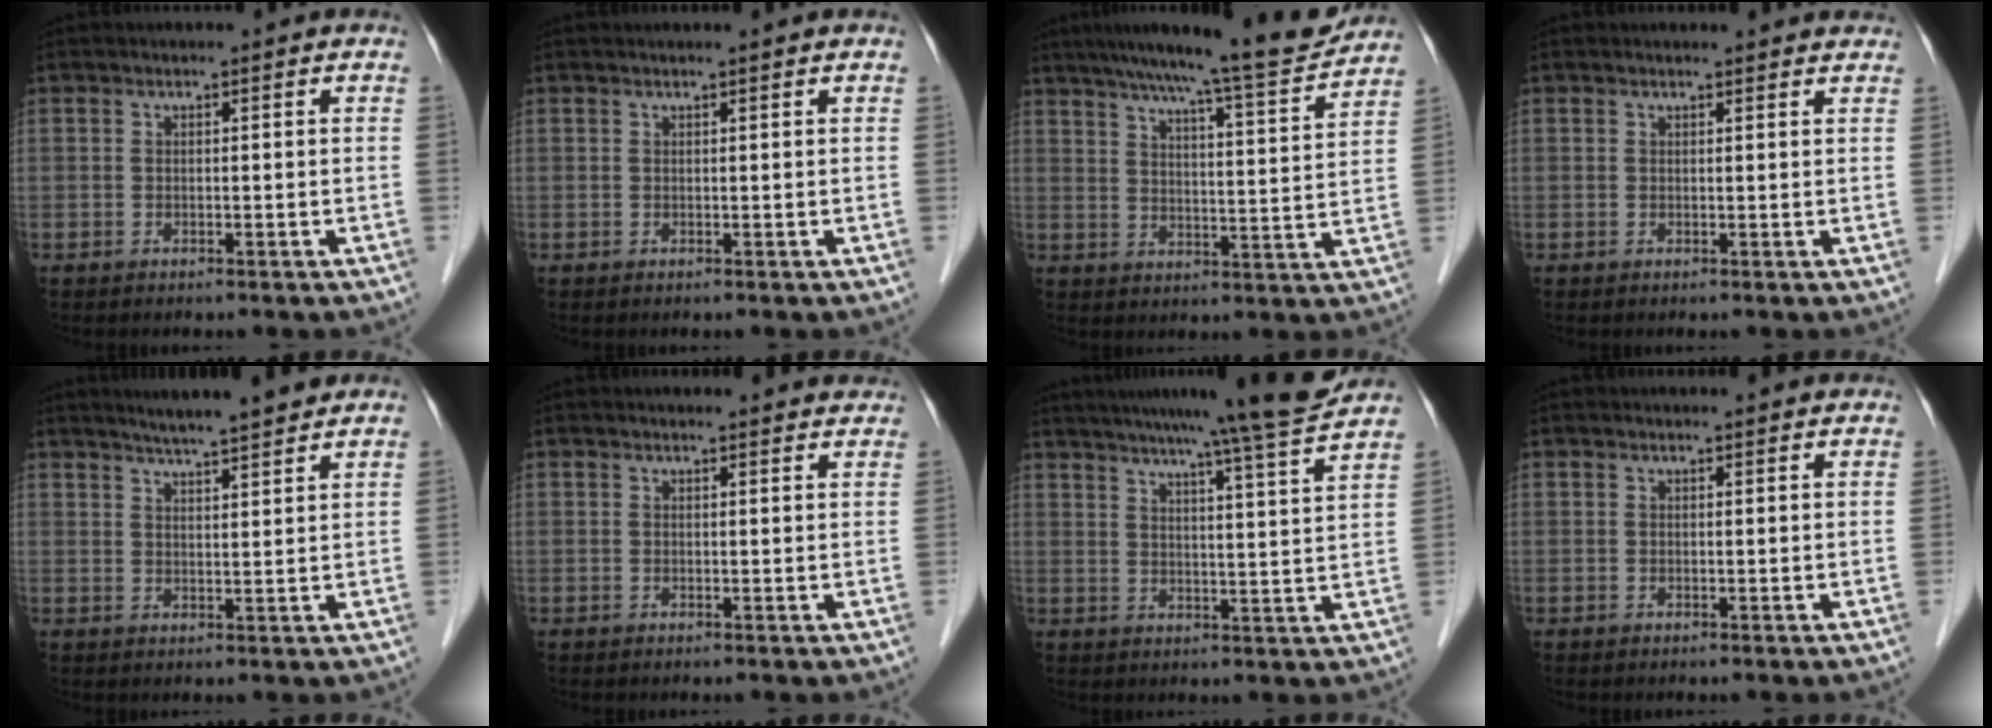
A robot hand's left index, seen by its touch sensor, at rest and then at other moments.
{"total": 1.5, "force": [1.3, -0.2, 0.5], "torque": [-0.010, 0.010, 0.021]}
{"total": 15.2, "force": [13.6, -0.1, 6.7], "torque": [-0.099, -0.014, 0.187]}
{"total": 4.5, "force": [4.4, 0.9, 0.8], "torque": [-0.008, 0.008, 0.039]}
{"total": 7.9, "force": [7.0, 0.0, 3.8], "torque": [-0.060, 0.011, 0.100]}
{"total": 5.4, "force": [5.3, 1.0, 0.9], "torque": [-0.003, 0.005, 0.044]}
{"total": 14.3, "force": [12.6, -2.1, 6.4], "torque": [-0.103, -0.030, 0.164]}
{"total": 2.0, "force": [1.9, 0.3, 0.4], "torque": [-0.012, 0.008, 0.021]}